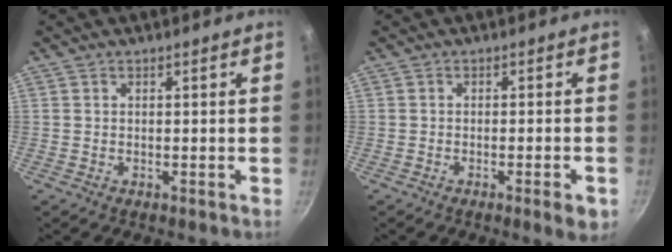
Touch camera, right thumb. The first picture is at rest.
{"total": 4.0, "force": [-1.8, 0.7, 3.5], "torque": [-0.048, 0.004, -0.022]}